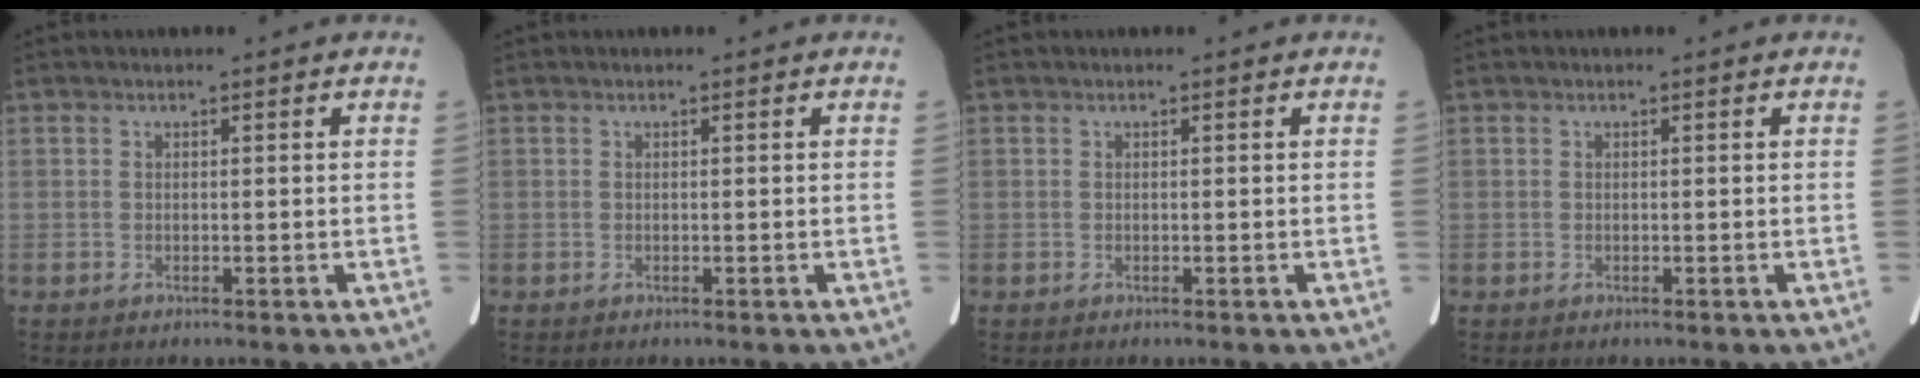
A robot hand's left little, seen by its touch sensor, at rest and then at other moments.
{"total": 0.0}
{"total": 0.0}
{"total": 0.0}